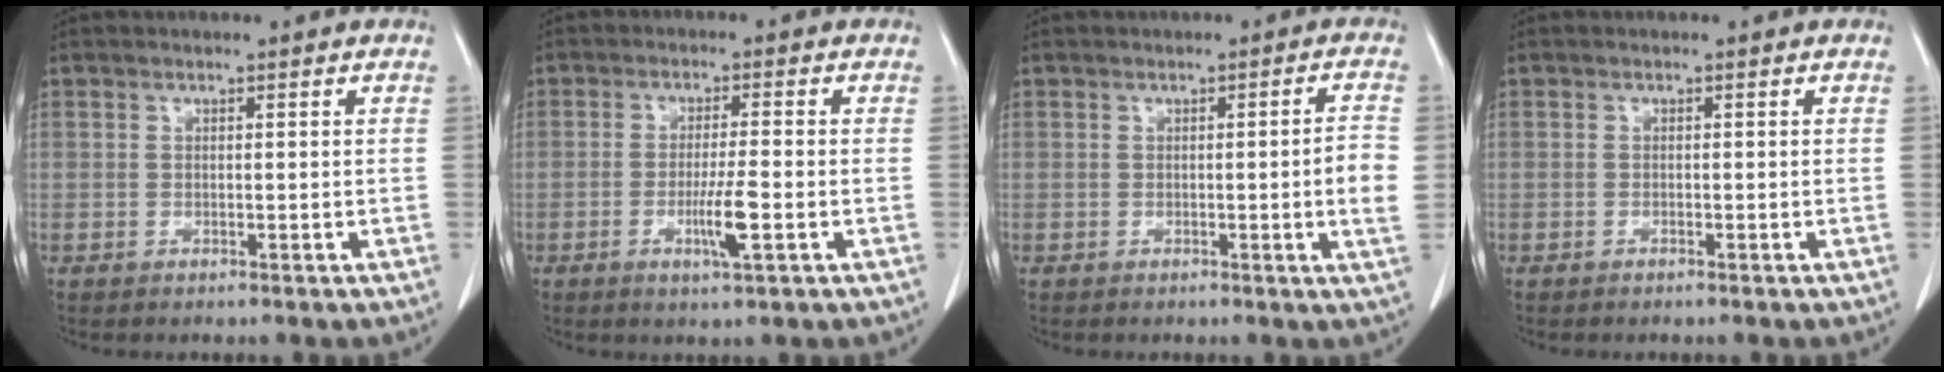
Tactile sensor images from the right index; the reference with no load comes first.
{"total": 5.1, "force": [-1.7, -0.1, 4.8], "torque": [-0.087, -0.010, -0.029]}
{"total": 4.5, "force": [-0.5, -0.4, 4.5], "torque": [-0.057, -0.003, -0.010]}
{"total": 0.0}